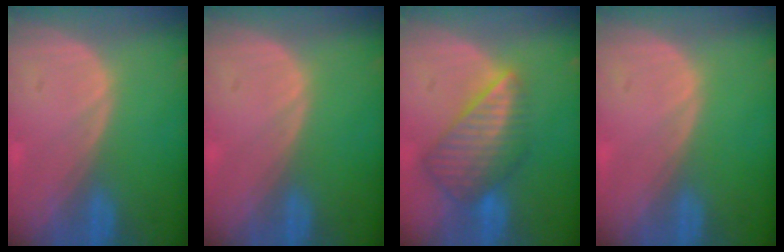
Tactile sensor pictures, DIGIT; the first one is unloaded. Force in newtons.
{"total": 0.0}
{"total": 8.8, "press": 7.7, "slide": 4.4}
{"total": 0.0}